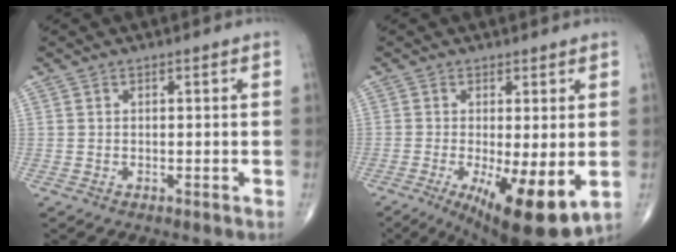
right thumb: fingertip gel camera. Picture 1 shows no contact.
{"total": 13.5, "force": [-3.4, 3.9, 12.4], "torque": [-0.187, -0.027, -0.040]}